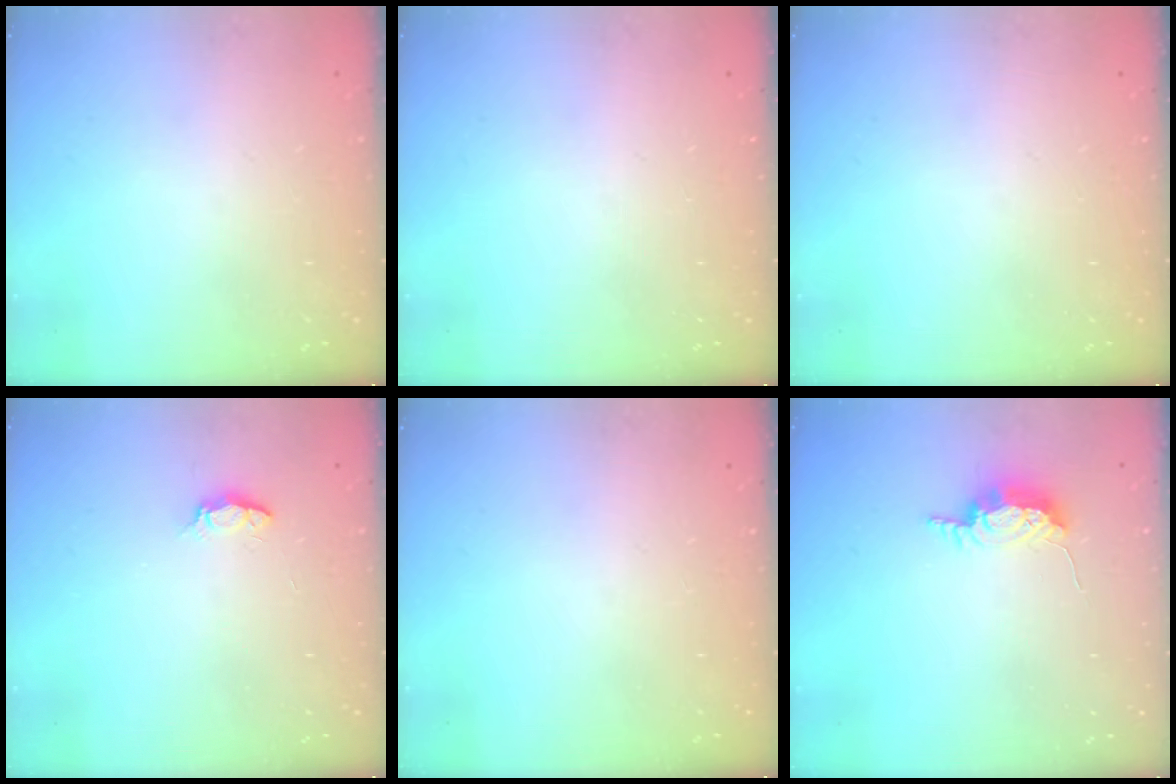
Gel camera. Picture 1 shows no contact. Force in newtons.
{"total": 0.0}
{"total": 0.0}
{"total": 3.3, "press": 3.3, "slide": 0.4}
{"total": 0.0}
{"total": 7.0, "press": 6.9, "slide": 0.5}